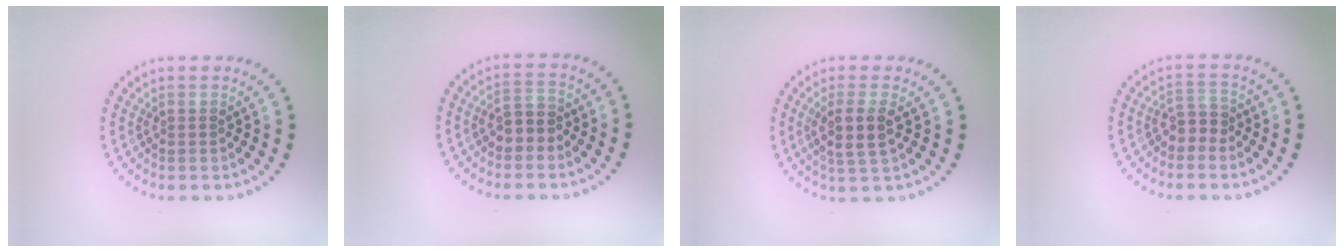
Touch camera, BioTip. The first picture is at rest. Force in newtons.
{"total": 2.4, "press": 2.4, "slide": 0.7}
{"total": 2.9, "press": 2.5, "slide": 1.5}
{"total": 2.0, "press": 1.7, "slide": 1.1}